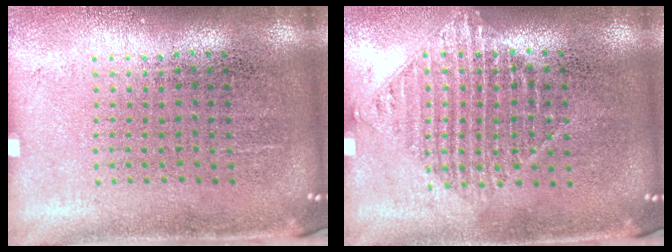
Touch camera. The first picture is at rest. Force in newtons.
{"total": 1.2, "press": 1.1, "slide": 0.5}